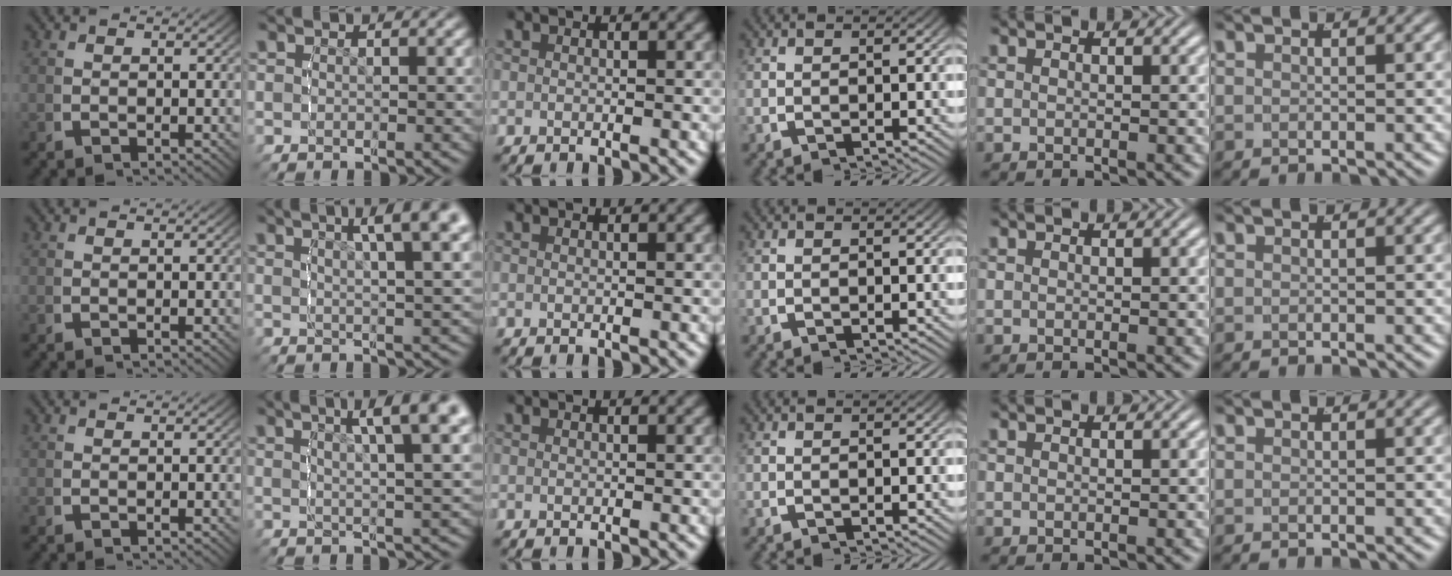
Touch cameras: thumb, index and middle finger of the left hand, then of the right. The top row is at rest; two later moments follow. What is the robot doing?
{"motion": "lift_and_place", "object": "condiment"}